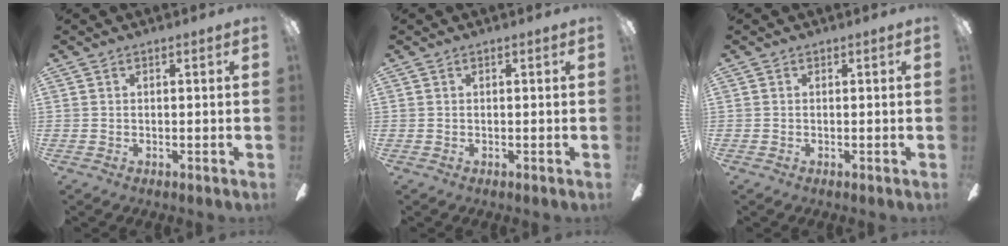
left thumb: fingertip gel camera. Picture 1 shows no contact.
{"total": 0.0}
{"total": 0.0}